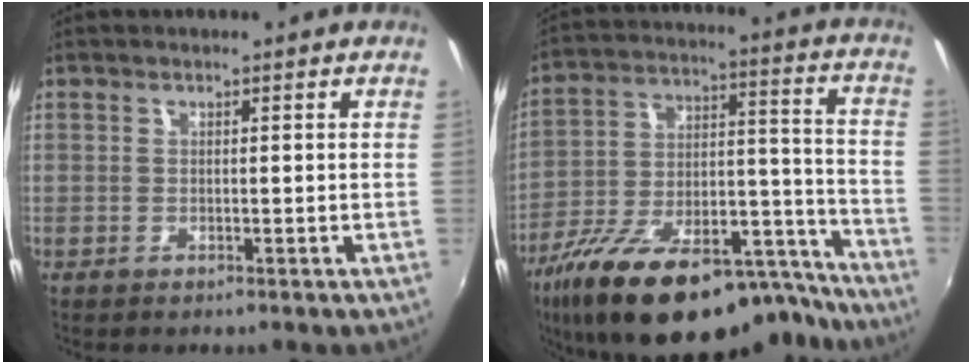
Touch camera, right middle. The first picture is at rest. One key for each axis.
{"total": 28.0, "fx": -20.8, "fy": 10.4, "fz": 15.6, "tx": -0.248, "ty": 0.012, "tz": -0.301}